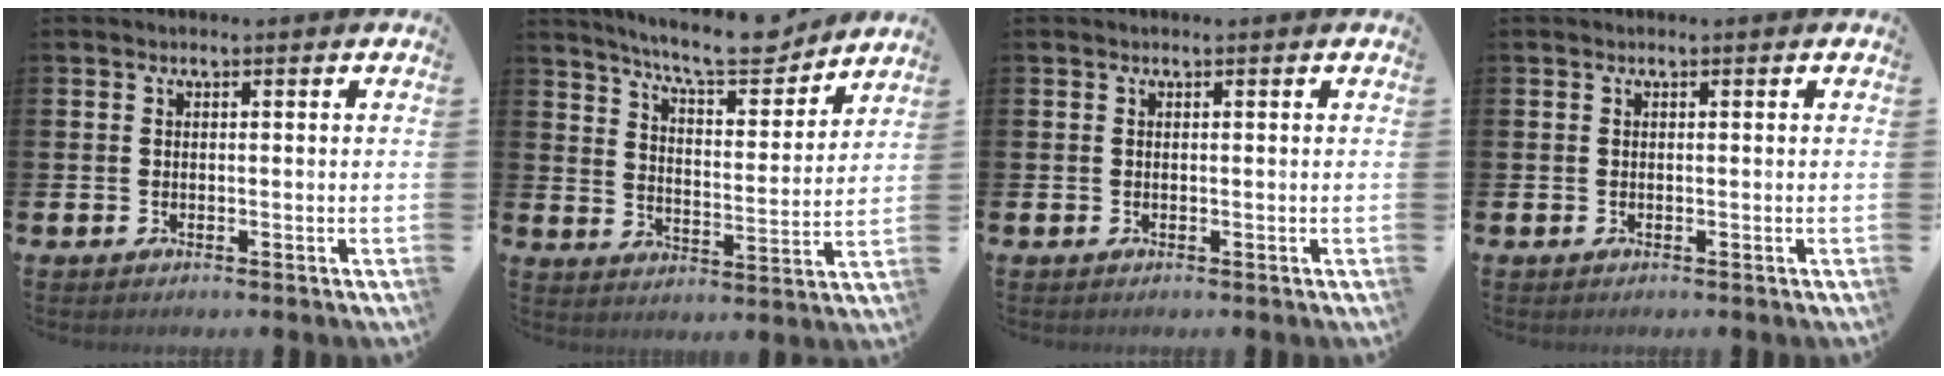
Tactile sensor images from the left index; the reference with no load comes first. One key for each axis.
{"total": 9.9, "fx": 9.2, "fy": 1.6, "fz": 3.4, "tx": -0.080, "ty": -0.060, "tz": 0.161}
{"total": 0.0}
{"total": 0.0}